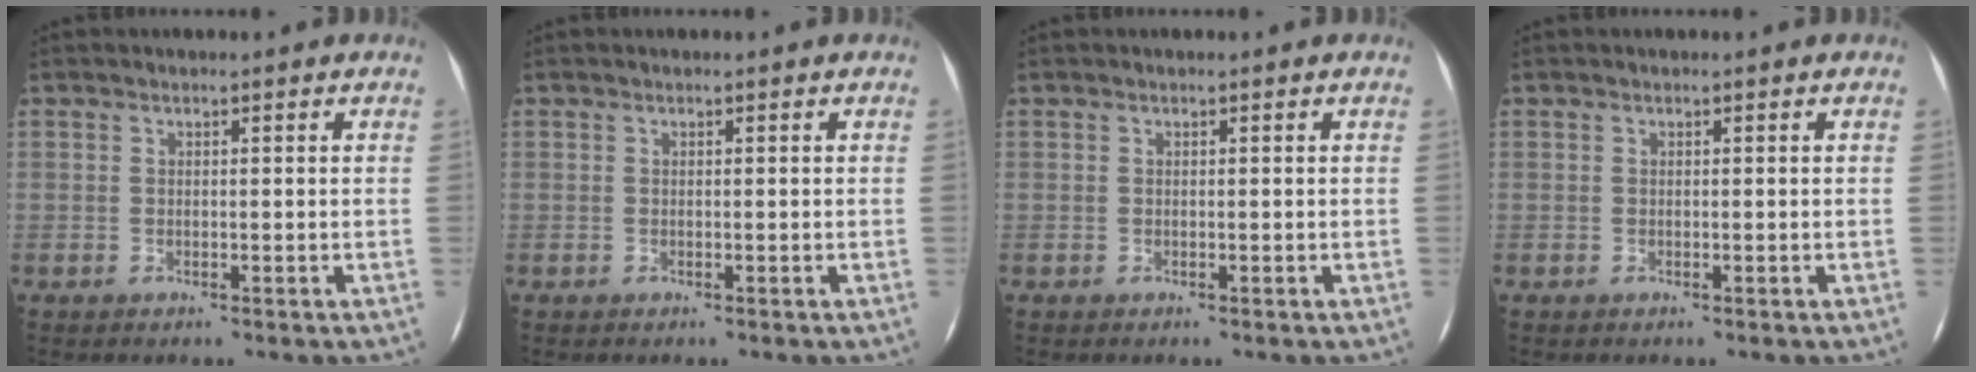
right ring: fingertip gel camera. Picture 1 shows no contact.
{"total": 0.0}
{"total": 0.0}
{"total": 0.0}